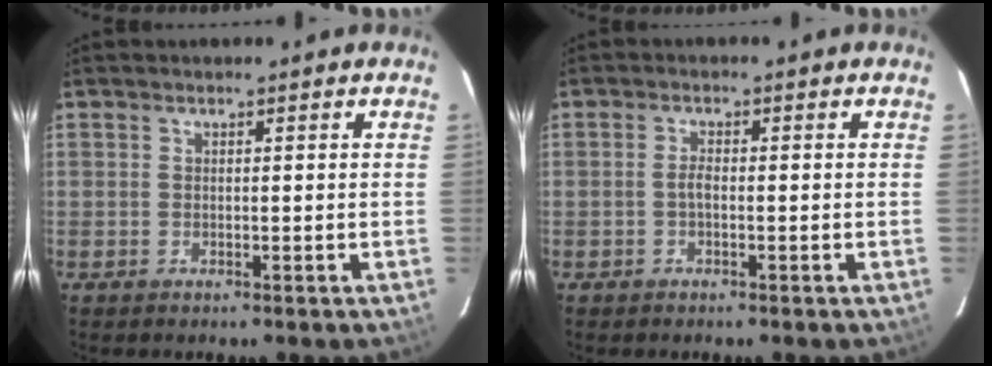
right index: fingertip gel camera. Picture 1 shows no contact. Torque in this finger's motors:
{"motor_torque": [0.26, -0.03, 0.23, 0.05]}